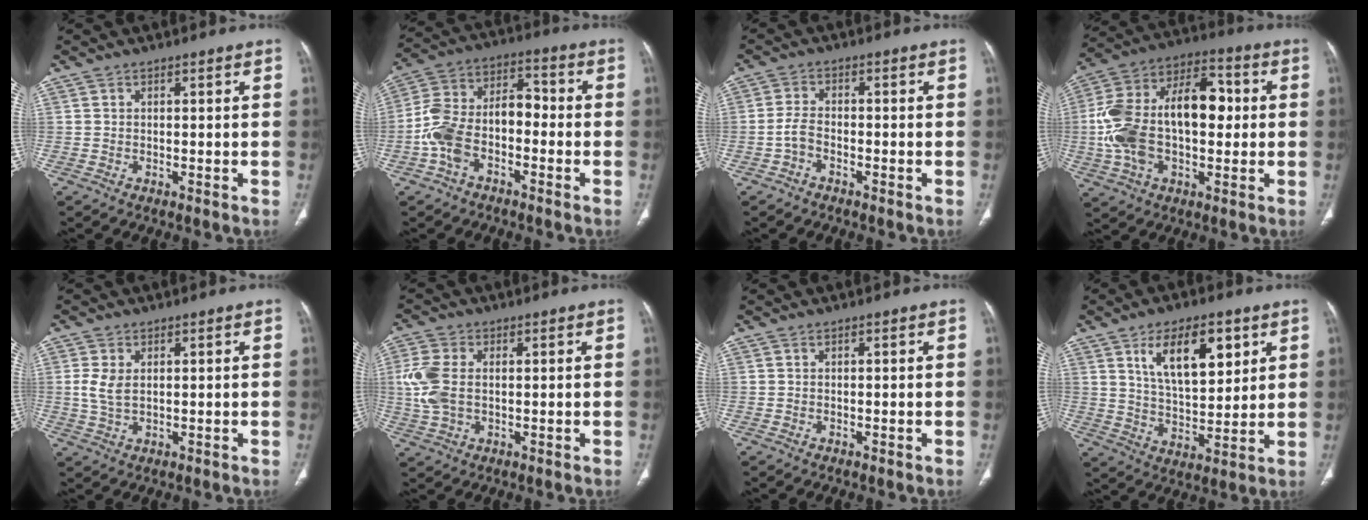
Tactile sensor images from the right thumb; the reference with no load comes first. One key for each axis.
{"total": 12.0, "fx": -3.9, "fy": 7.3, "fz": 8.7, "tx": -0.160, "ty": 0.055, "tz": -0.079}
{"total": 3.0, "fx": -1.5, "fy": 1.7, "fz": 1.9, "tx": -0.037, "ty": 0.017, "tz": -0.035}
{"total": 22.4, "fx": 0.4, "fy": 13.0, "fz": 18.3, "tx": -0.339, "ty": 0.040, "tz": 0.006}
{"total": 4.1, "fx": 0.8, "fy": 2.4, "fz": 3.2, "tx": -0.075, "ty": -0.002, "tz": 0.021}
{"total": 8.0, "fx": 0.6, "fy": 5.1, "fz": 6.1, "tx": -0.155, "ty": 0.007, "tz": 0.015}
{"total": 0.0}
{"total": 13.9, "fx": 6.1, "fy": 6.6, "fz": 10.6, "tx": -0.142, "ty": -0.030, "tz": 0.112}